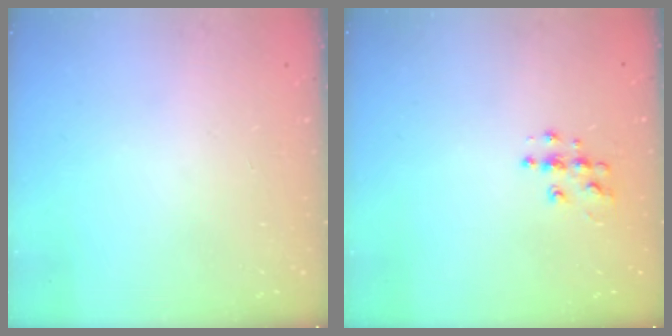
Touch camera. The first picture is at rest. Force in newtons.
{"total": 6.2, "press": 6.2, "slide": 0.2}